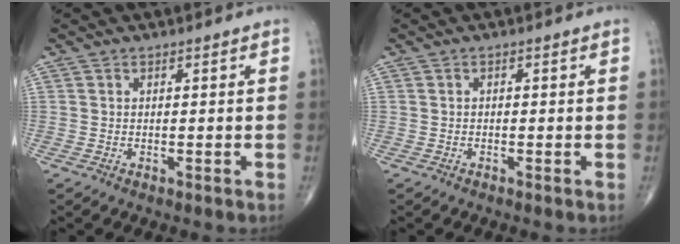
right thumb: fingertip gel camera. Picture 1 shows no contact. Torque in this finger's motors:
{"motor_torque": [-0.03, 0.02, -0.05, 0.07, -0.01]}